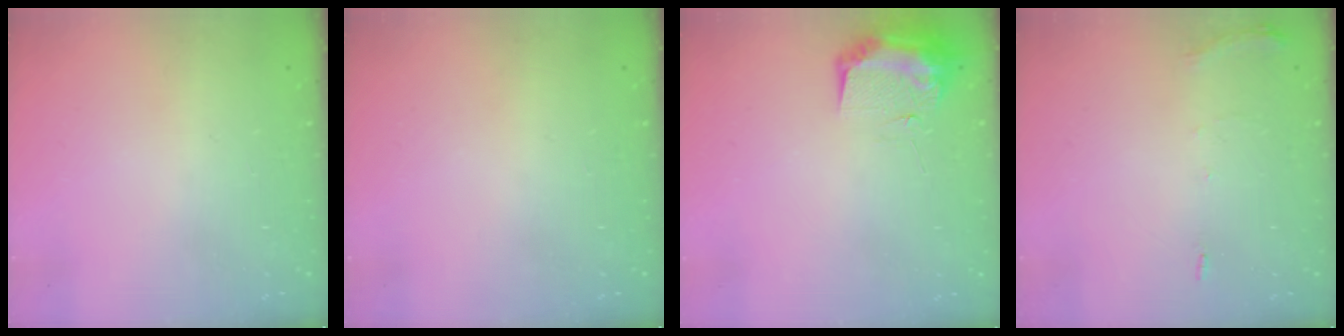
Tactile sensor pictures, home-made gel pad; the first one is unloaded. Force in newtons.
{"total": 0.0}
{"total": 9.4, "press": 9.4, "slide": 0.9}
{"total": 5.7, "press": 5.7, "slide": 0.8}